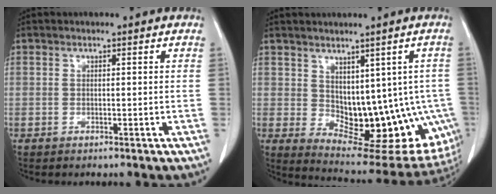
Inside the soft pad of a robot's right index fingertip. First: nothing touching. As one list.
[{"total": 15.5, "force": [-1.4, 8.9, 12.6], "torque": [-0.131, -0.001, 0.002]}]